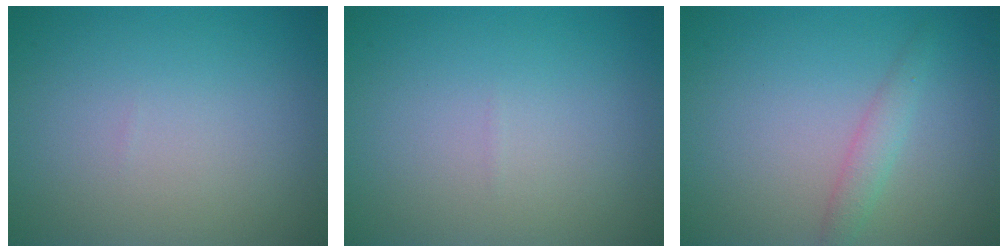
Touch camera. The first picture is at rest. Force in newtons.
{"total": 0.0}
{"total": 1.6, "press": 1.6, "slide": 0.0}